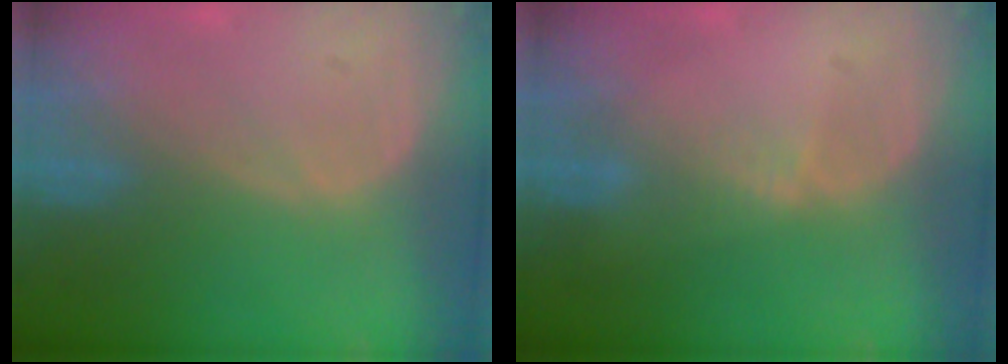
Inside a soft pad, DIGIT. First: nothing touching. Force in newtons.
{"total": 0.8, "press": 0.8, "slide": 0.2}